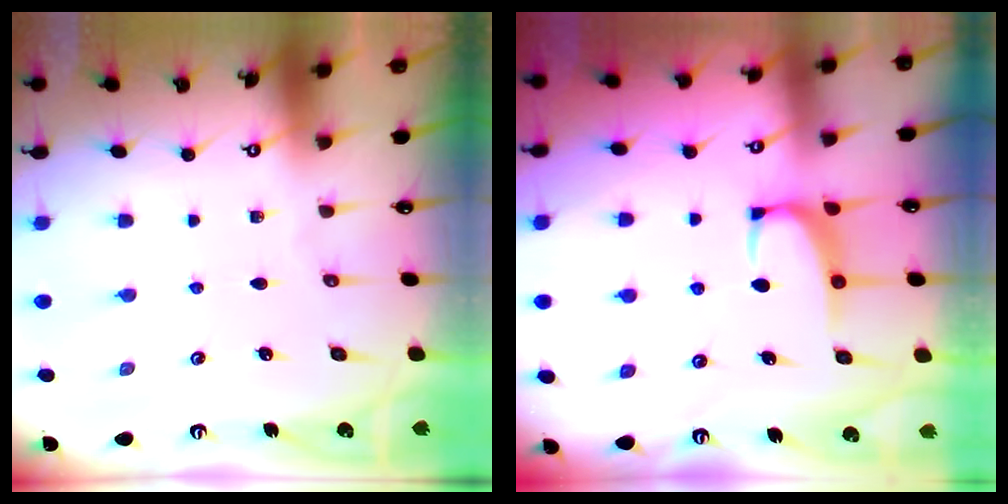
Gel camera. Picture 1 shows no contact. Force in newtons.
{"total": 2.9, "press": 2.8, "slide": 1.0}